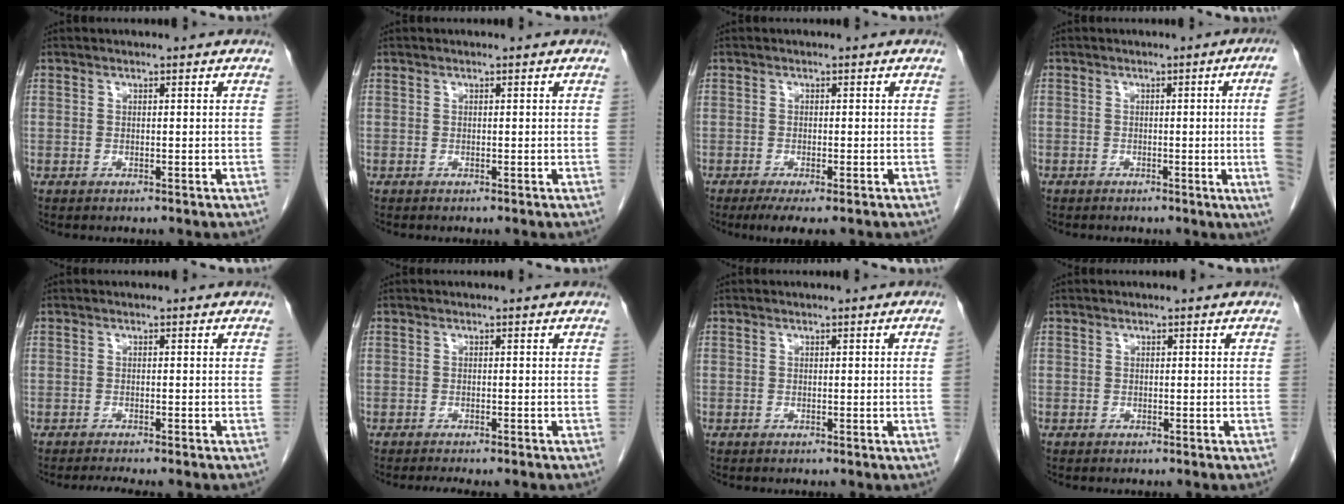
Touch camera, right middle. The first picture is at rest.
{"total": 0.0}
{"total": 4.1, "force": [-2.7, 0.7, 2.9], "torque": [-0.041, -0.012, -0.040]}
{"total": 7.9, "force": [-0.5, -2.5, 7.5], "torque": [-0.066, -0.012, -0.010]}
{"total": 3.4, "force": [-3.0, 0.0, 1.6], "torque": [-0.018, -0.006, -0.043]}
{"total": 4.0, "force": [-3.5, 1.0, 1.6], "torque": [-0.016, -0.005, -0.041]}
{"total": 1.1, "force": [-0.1, -0.5, 0.9], "torque": [-0.005, 0.000, 0.000]}
{"total": 0.0}